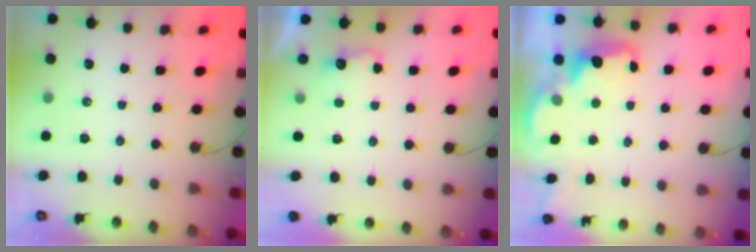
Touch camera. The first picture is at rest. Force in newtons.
{"total": 5.0, "press": 4.9, "slide": 1.0}
{"total": 2.6, "press": 2.5, "slide": 0.5}